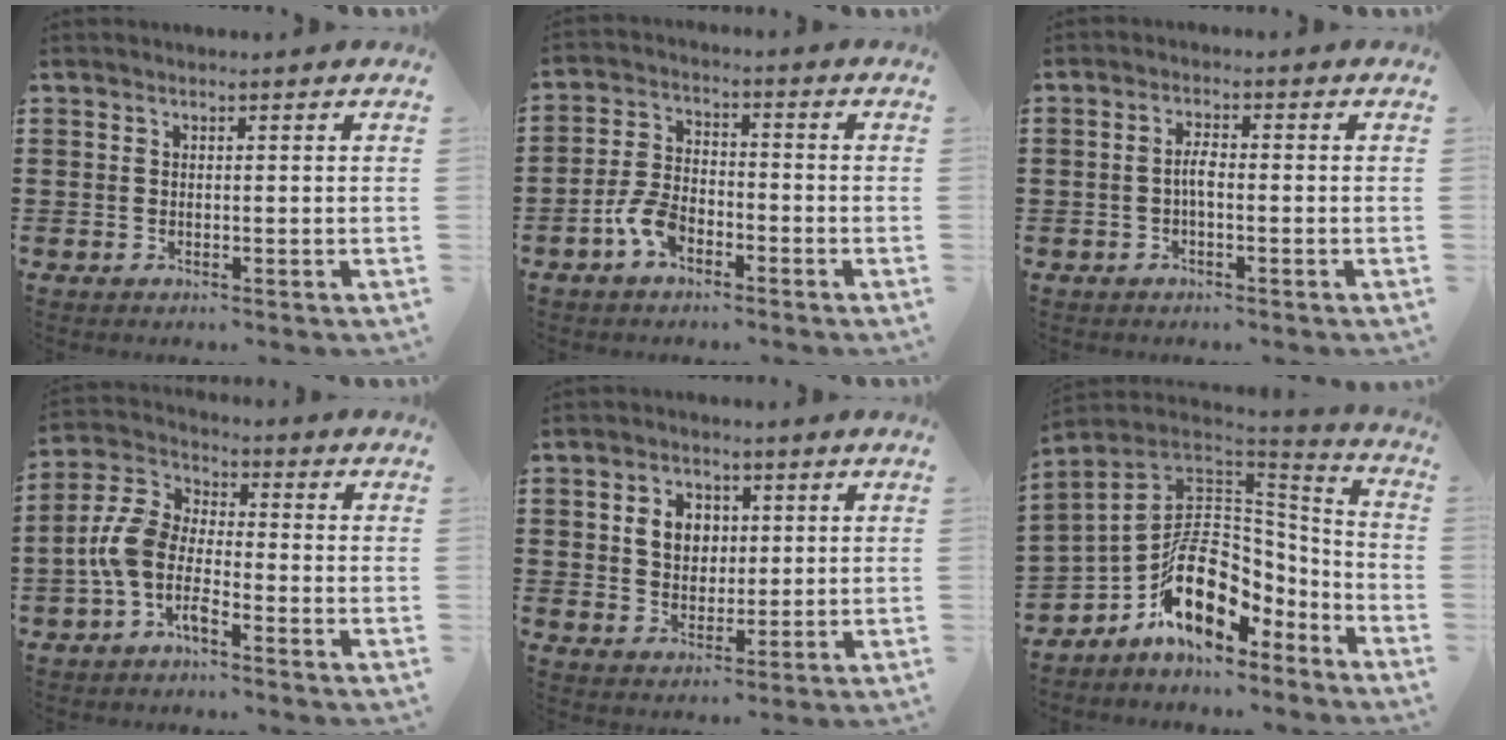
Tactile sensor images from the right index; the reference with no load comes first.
{"total": 5.9, "force": [-3.2, 3.1, 3.9], "torque": [-0.100, 0.001, -0.065]}
{"total": 2.2, "force": [-0.6, 0.9, 2.0], "torque": [-0.045, 0.000, -0.014]}
{"total": 6.7, "force": [-2.9, 3.3, 5.0], "torque": [-0.152, -0.014, -0.069]}
{"total": 5.0, "force": [1.2, 4.1, 2.7], "torque": [-0.060, 0.011, 0.017]}
{"total": 13.3, "force": [-4.4, 8.4, 9.3], "torque": [-0.184, 0.002, -0.084]}